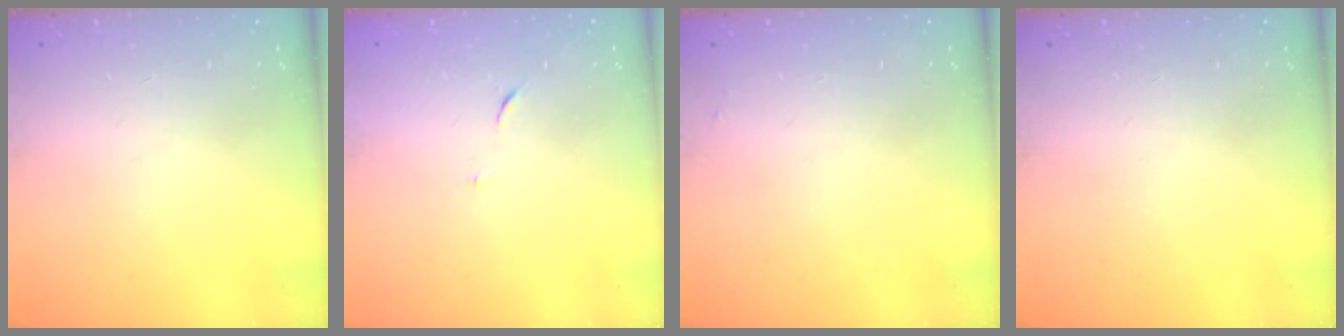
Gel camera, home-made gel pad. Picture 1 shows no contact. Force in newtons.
{"total": 4.5, "press": 4.3, "slide": 1.0}
{"total": 1.9, "press": 1.9, "slide": 0.3}
{"total": 0.0}